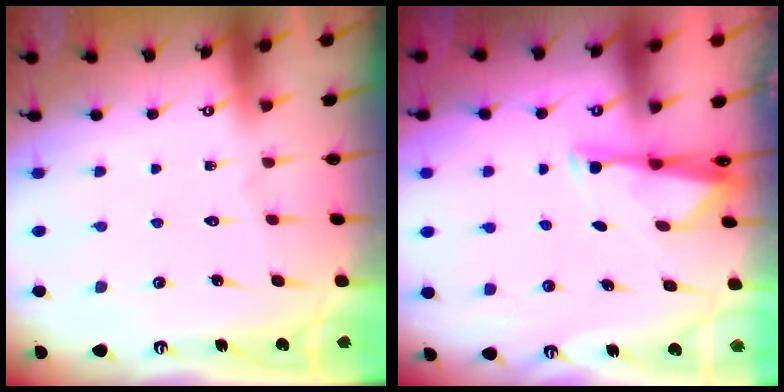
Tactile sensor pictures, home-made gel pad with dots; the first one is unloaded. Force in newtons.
{"total": 3.0, "press": 2.9, "slide": 0.5}